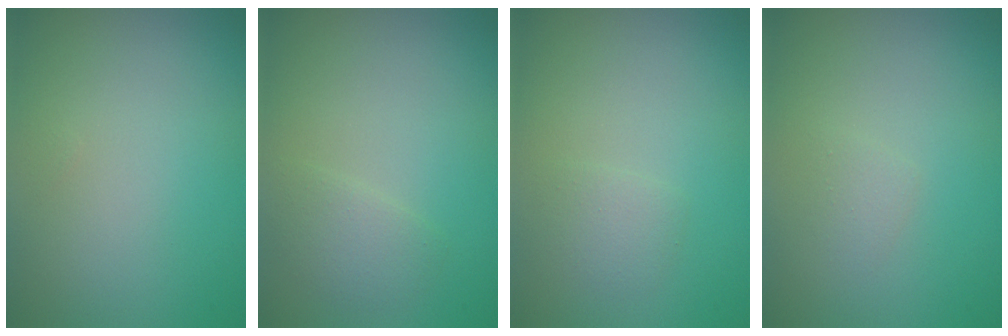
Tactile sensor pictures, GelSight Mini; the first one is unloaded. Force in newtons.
{"total": 1.5, "press": 1.5, "slide": 0.1}
{"total": 1.2, "press": 1.2, "slide": 0.1}
{"total": 0.8, "press": 0.8, "slide": 0.0}